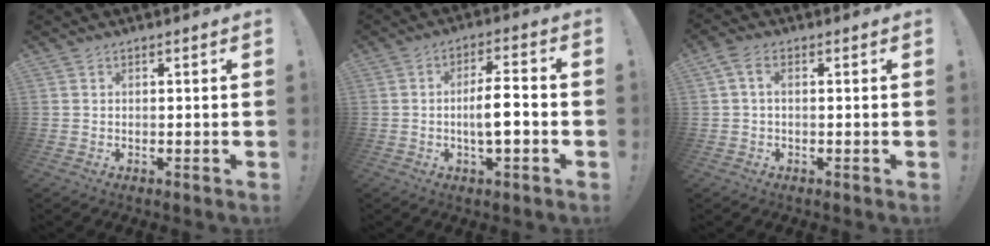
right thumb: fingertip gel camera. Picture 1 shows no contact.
{"total": 7.9, "force": [-1.7, 1.8, 7.5], "torque": [-0.134, 0.005, -0.037]}
{"total": 2.9, "force": [0.3, 1.6, 2.4], "torque": [-0.048, 0.008, 0.006]}